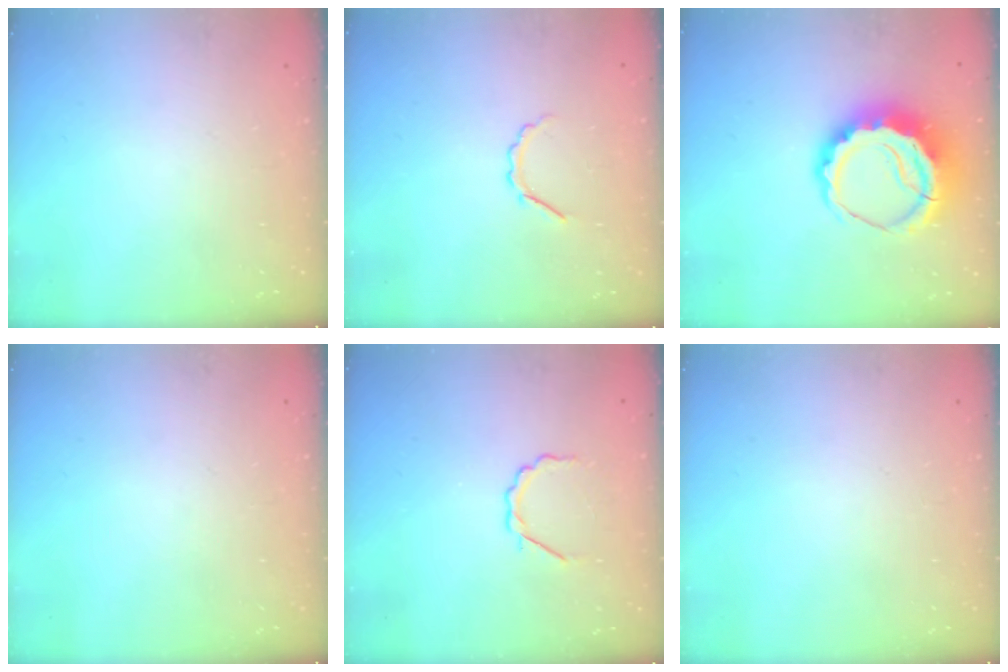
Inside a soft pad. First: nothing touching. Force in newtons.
{"total": 3.2, "press": 3.1, "slide": 1.0}
{"total": 10.2, "press": 10.1, "slide": 1.7}
{"total": 0.0}
{"total": 3.6, "press": 3.4, "slide": 1.2}
{"total": 0.0}